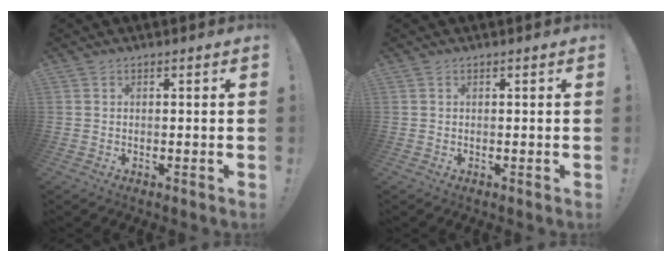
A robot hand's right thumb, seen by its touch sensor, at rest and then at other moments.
{"total": 0.0}